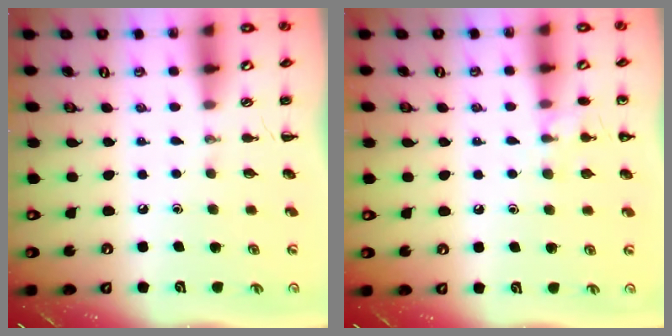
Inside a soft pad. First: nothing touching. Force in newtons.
{"total": 8.7, "press": 8.5, "slide": 1.8}